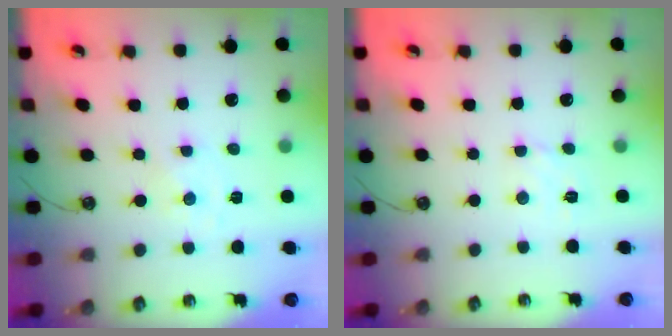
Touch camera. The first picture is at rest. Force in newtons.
{"total": 2.6, "press": 2.5, "slide": 0.7}